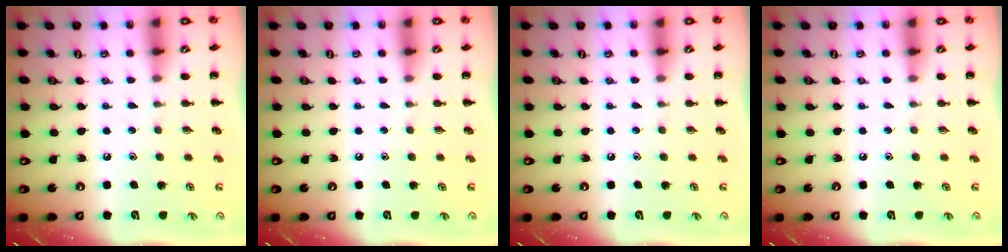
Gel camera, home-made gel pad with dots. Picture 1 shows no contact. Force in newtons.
{"total": 0.0}
{"total": 0.0}
{"total": 0.0}